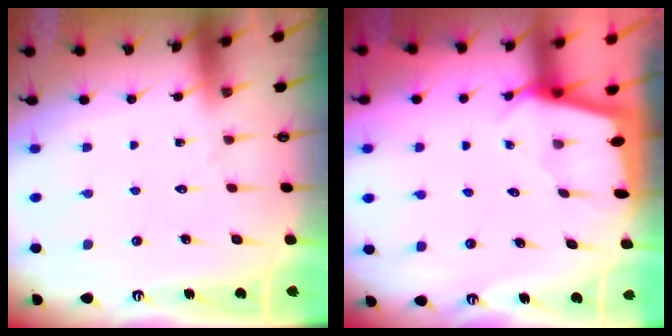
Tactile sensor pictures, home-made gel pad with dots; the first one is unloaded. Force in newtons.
{"total": 2.3, "press": 2.3, "slide": 0.3}